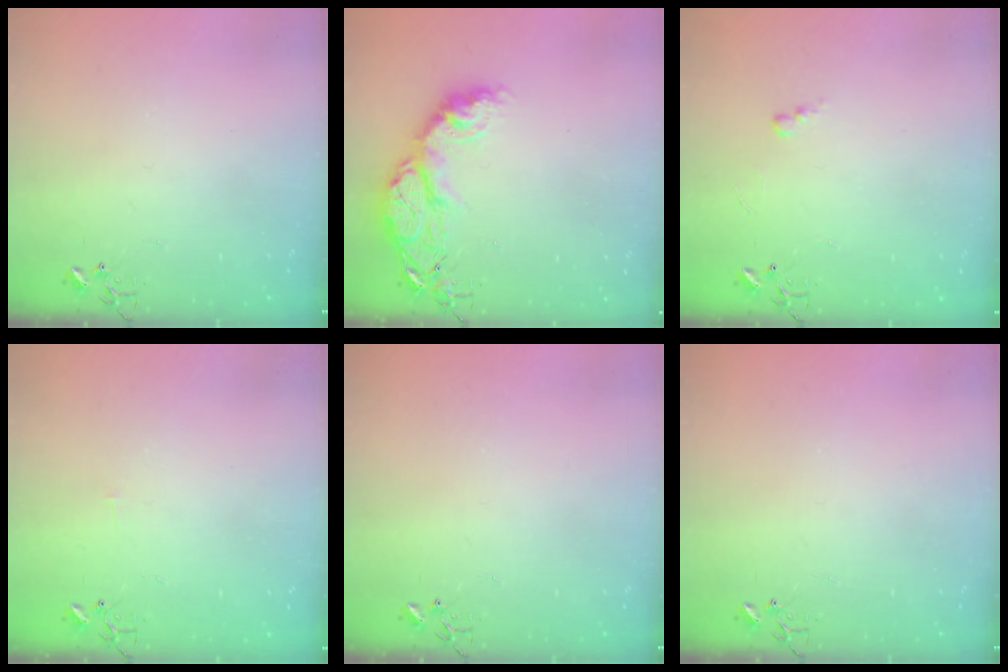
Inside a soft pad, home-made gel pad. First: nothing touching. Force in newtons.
{"total": 16.4, "press": 16.4, "slide": 1.4}
{"total": 4.0, "press": 3.9, "slide": 0.6}
{"total": 2.3, "press": 2.3, "slide": 0.4}
{"total": 0.0}
{"total": 0.0}